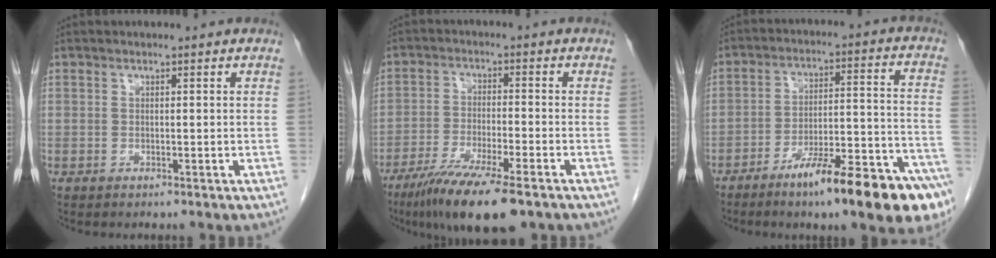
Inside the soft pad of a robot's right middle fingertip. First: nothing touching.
{"total": 11.9, "force": [-8.2, 1.3, 8.6], "torque": [-0.147, -0.030, -0.135]}
{"total": 18.5, "force": [-12.0, 1.5, 13.9], "torque": [-0.151, 0.019, -0.185]}